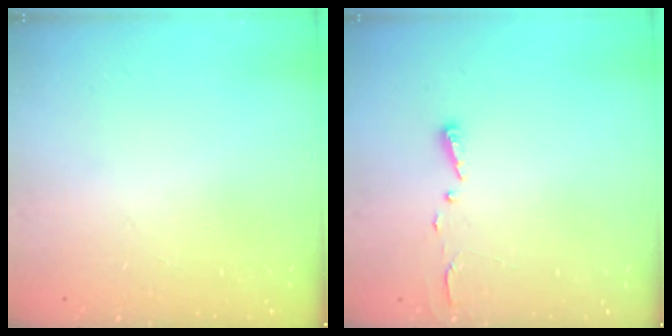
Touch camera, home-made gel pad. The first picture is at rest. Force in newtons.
{"total": 2.7, "press": 2.7, "slide": 0.4}